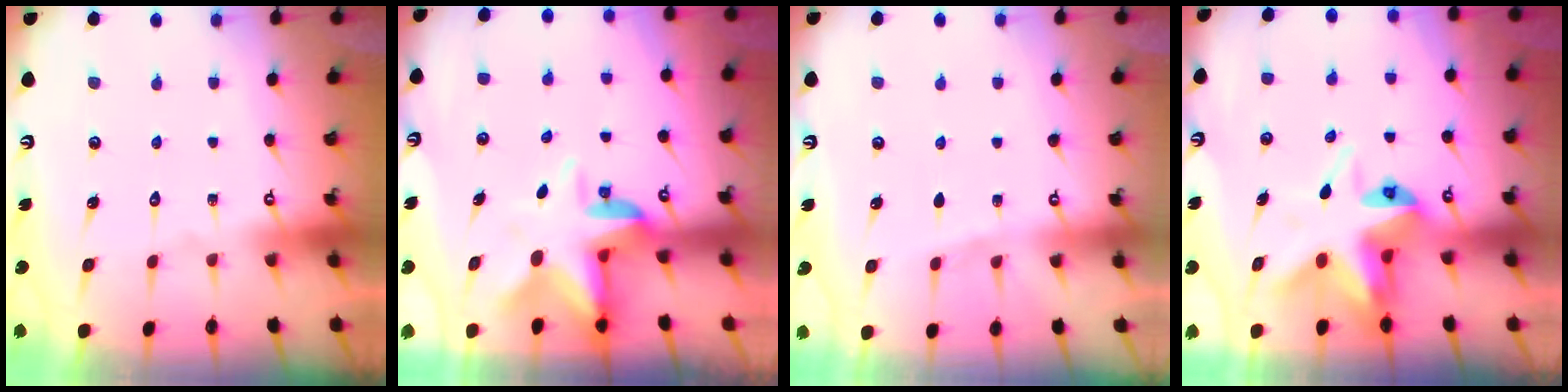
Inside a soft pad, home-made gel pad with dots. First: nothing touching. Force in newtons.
{"total": 5.6, "press": 5.4, "slide": 1.7}
{"total": 2.1, "press": 1.9, "slide": 0.9}
{"total": 8.2, "press": 8.1, "slide": 0.6}